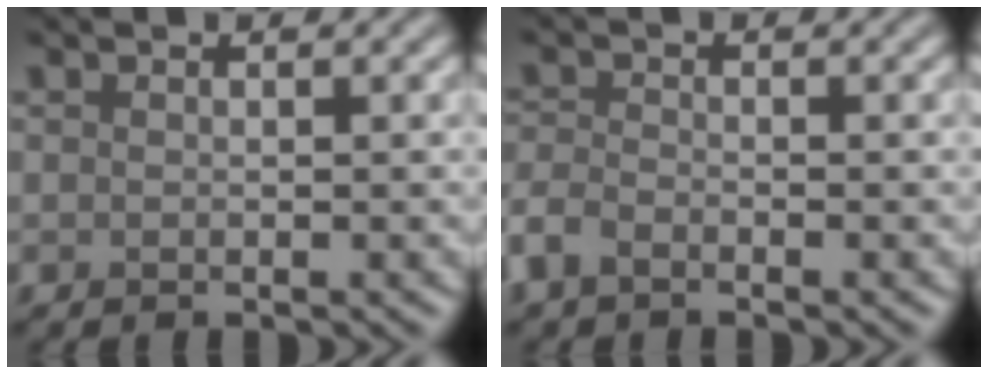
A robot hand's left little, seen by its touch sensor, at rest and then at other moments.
{"total": 2.1, "force": [-1.5, 0.9, 1.1], "torque": [-0.027, -0.001, -0.042]}